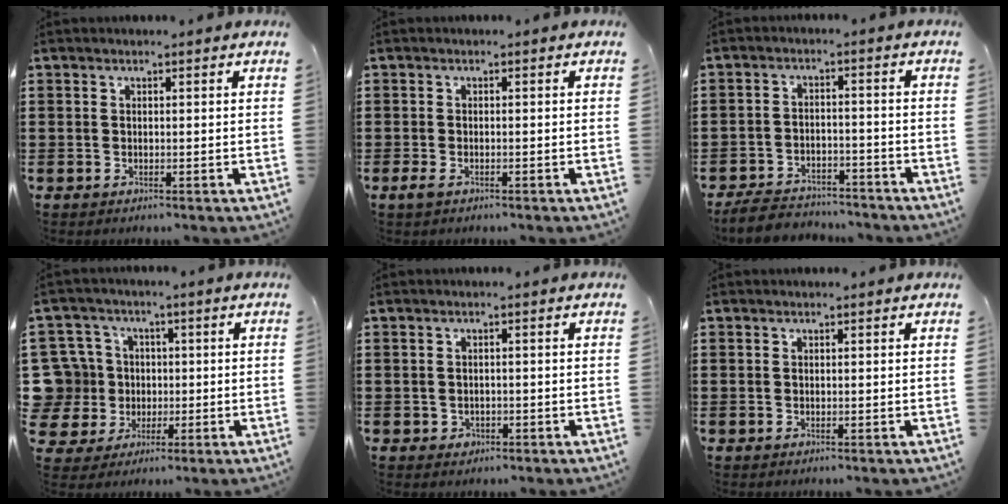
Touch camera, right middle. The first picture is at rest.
{"total": 1.2, "force": [-0.7, 0.5, 0.9], "torque": [-0.025, -0.003, -0.017]}
{"total": 4.7, "force": [-4.6, 1.0, 0.3], "torque": [-0.020, 0.007, -0.098]}
{"total": 10.4, "force": [0.7, 9.9, 3.2], "torque": [-0.125, 0.013, 0.018]}
{"total": 1.0, "force": [-0.3, 0.9, 0.3], "torque": [-0.010, 0.003, -0.008]}
{"total": 0.0}